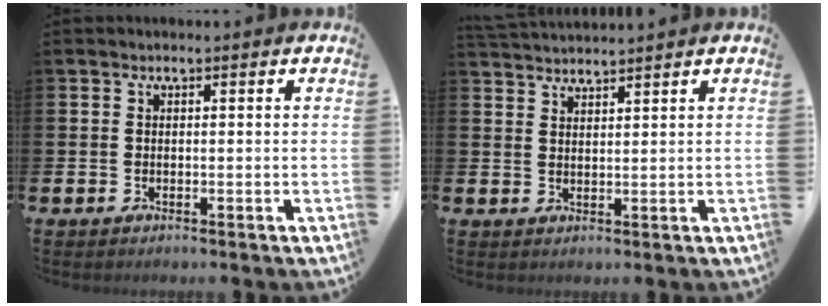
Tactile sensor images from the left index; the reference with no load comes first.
{"total": 2.7, "force": [2.7, -0.1, -0.1], "torque": [-0.003, -0.013, 0.050]}